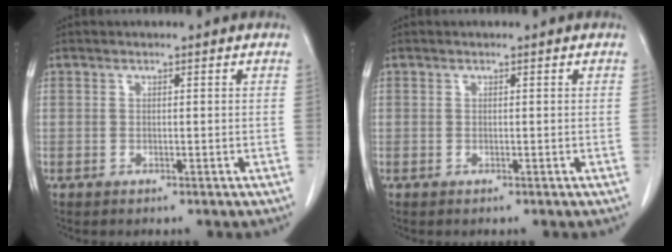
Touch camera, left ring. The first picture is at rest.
{"total": 0.0}